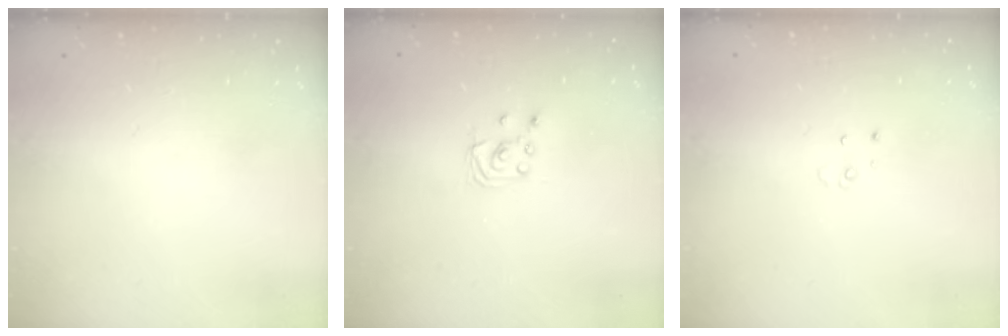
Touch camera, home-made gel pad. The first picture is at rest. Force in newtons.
{"total": 2.3, "press": 2.2, "slide": 0.3}
{"total": 2.5, "press": 2.5, "slide": 0.2}